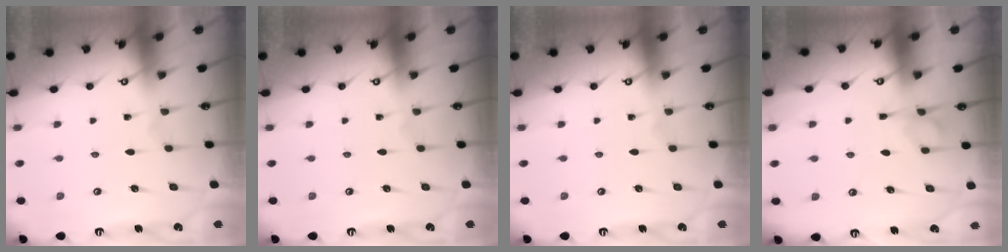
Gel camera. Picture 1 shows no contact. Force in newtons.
{"total": 0.0}
{"total": 0.0}
{"total": 1.3, "press": 0.4, "slide": 1.2}